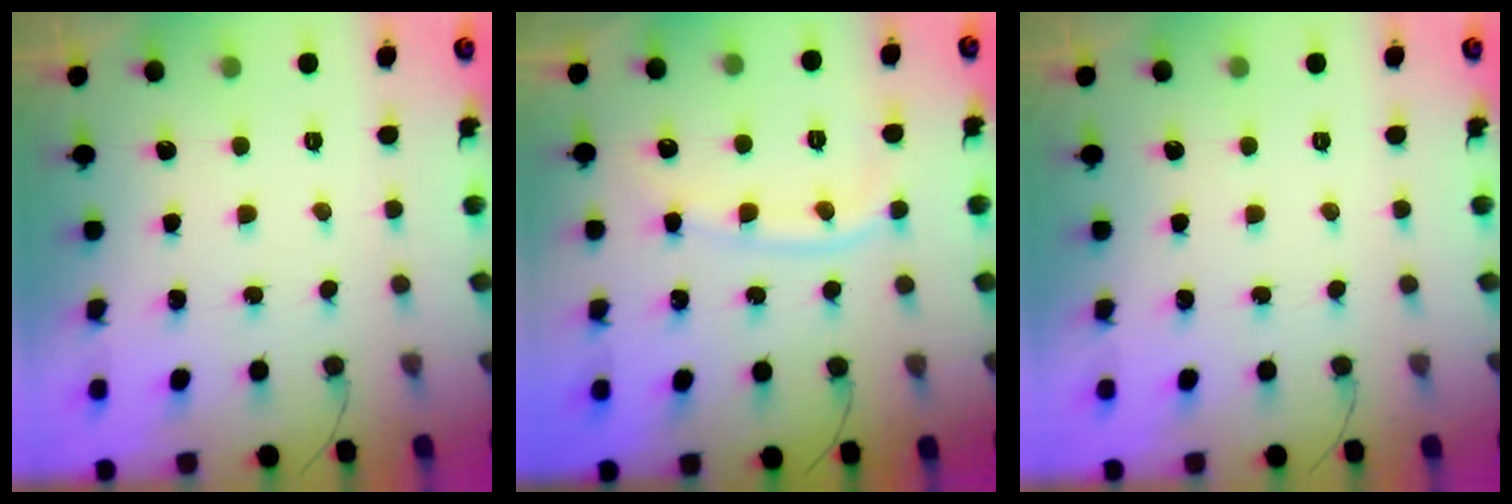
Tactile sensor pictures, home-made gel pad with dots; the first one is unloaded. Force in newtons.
{"total": 9.6, "press": 9.6, "slide": 1.2}
{"total": 0.0}